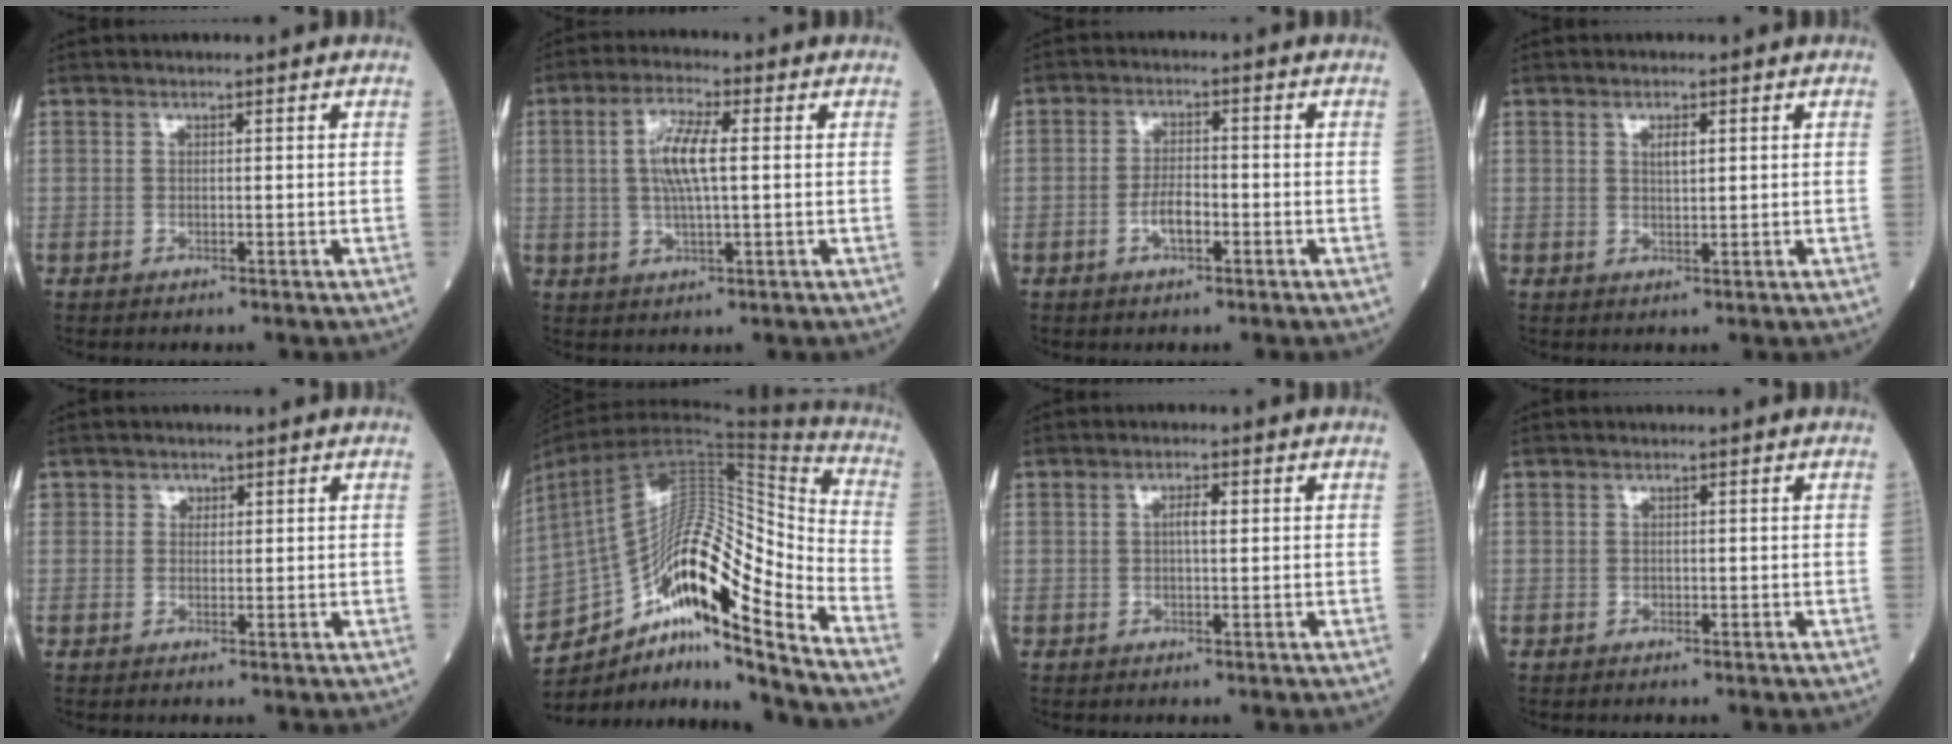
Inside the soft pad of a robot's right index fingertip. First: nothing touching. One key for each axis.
{"total": 7.1, "fx": 0.9, "fy": 1.3, "fz": 6.9, "tx": -0.142, "ty": 0.006, "tz": 0.017}
{"total": 3.7, "fx": -1.4, "fy": 1.3, "fz": 3.1, "tx": -0.061, "ty": 0.004, "tz": -0.026}
{"total": 1.8, "fx": 0.7, "fy": 0.5, "fz": 1.5, "tx": -0.025, "ty": -0.001, "tz": 0.012}
{"total": 1.3, "fx": 0.6, "fy": 1.1, "fz": 0.2, "tx": 0.003, "ty": 0.004, "tz": 0.010}
{"total": 21.4, "fx": -13.0, "fy": 3.5, "fz": 16.6, "tx": -0.273, "ty": 0.047, "tz": -0.223}
{"total": 1.9, "fx": 0.3, "fy": 0.5, "fz": 1.8, "tx": -0.030, "ty": 0.005, "tz": 0.004}
{"total": 0.0}